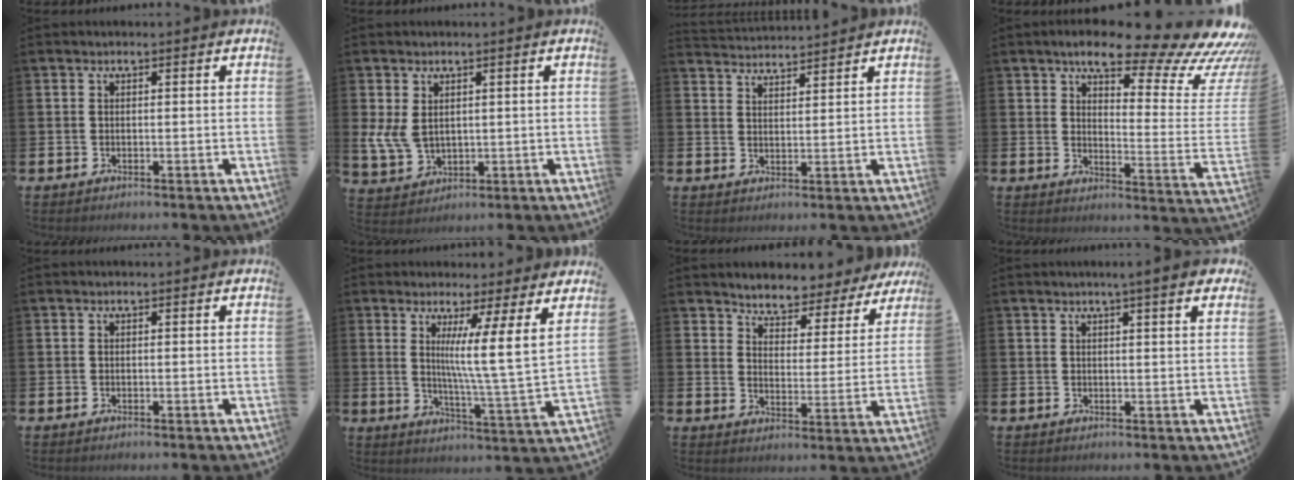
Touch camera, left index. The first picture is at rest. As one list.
[{"total": 4.0, "force": [1.6, 2.7, 2.5], "torque": [-0.056, -0.001, 0.027]}, {"total": 3.3, "force": [3.3, -0.1, -0.3], "torque": [0.002, -0.026, 0.059]}, {"total": 12.8, "force": [10.1, 3.7, 7.0], "torque": [-0.109, -0.080, 0.160]}, {"total": 0.0}, {"total": 7.3, "force": [4.8, -0.9, 5.4], "torque": [-0.081, -0.062, 0.070]}, {"total": 4.7, "force": [4.5, 1.0, -0.1], "torque": [-0.026, -0.040, 0.074]}, {"total": 3.3, "force": [2.7, 0.0, 2.0], "torque": [-0.023, -0.013, 0.042]}]